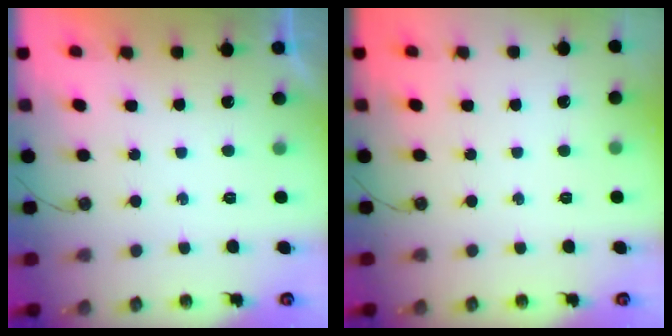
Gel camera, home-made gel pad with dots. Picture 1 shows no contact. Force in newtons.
{"total": 0.0}